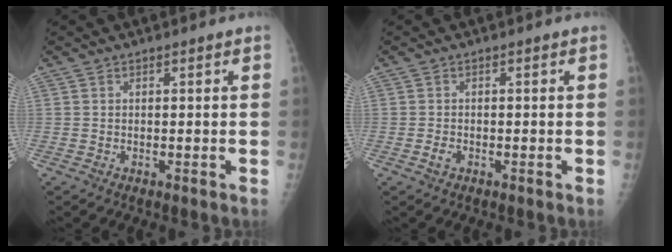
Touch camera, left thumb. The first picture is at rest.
{"total": 1.3, "force": [-0.6, 0.8, 0.8], "torque": [-0.016, 0.002, -0.013]}